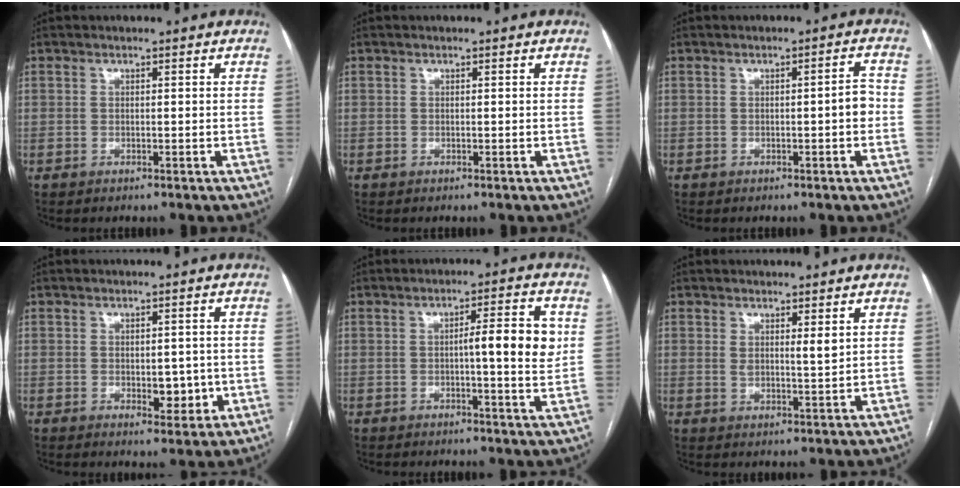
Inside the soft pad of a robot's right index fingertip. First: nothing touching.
{"total": 0.0}
{"total": 2.6, "force": [-0.5, 0.4, 2.5], "torque": [-0.027, 0.005, -0.009]}
{"total": 4.5, "force": [-0.8, 2.3, 3.8], "torque": [-0.043, -0.002, -0.003]}
{"total": 7.4, "force": [0.7, 0.9, 7.3], "torque": [-0.101, 0.010, 0.006]}
{"total": 2.7, "force": [1.4, 0.4, 2.2], "torque": [-0.041, -0.009, 0.026]}